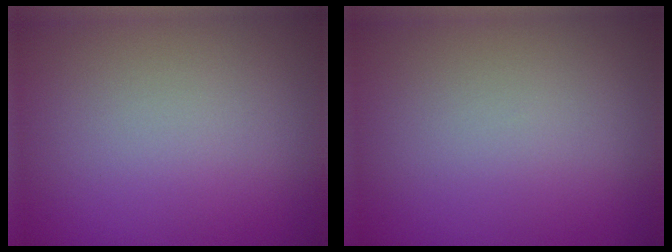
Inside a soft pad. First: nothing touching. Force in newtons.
{"total": 0.0}